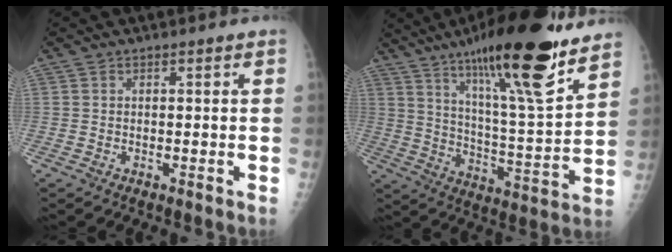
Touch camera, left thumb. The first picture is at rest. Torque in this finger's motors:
{"motor_torque": [1.15, 0.11, 1.37, -1.42, 0.52]}